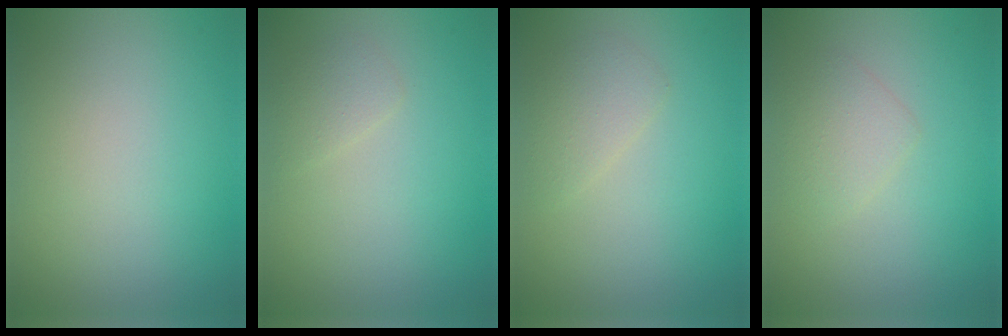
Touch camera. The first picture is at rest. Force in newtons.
{"total": 1.2, "press": 1.2, "slide": 0.1}
{"total": 1.7, "press": 1.7, "slide": 0.1}
{"total": 1.8, "press": 1.8, "slide": 0.1}